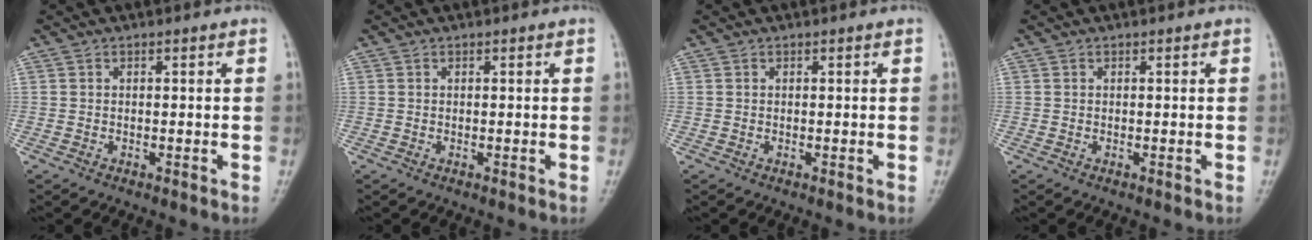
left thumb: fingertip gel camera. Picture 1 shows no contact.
{"total": 0.0}
{"total": 0.0}
{"total": 0.0}